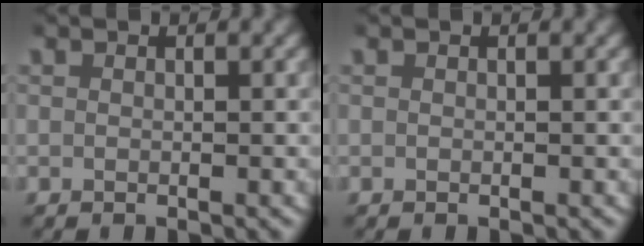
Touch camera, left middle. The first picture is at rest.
{"total": 0.0}